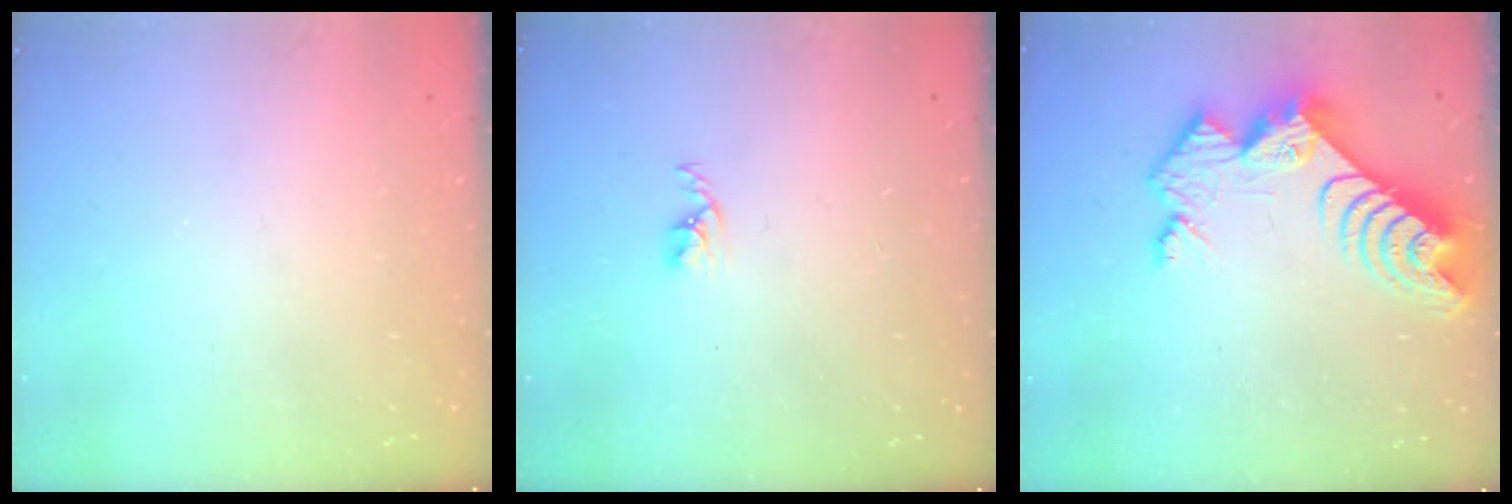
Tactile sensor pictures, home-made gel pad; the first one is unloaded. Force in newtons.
{"total": 2.5, "press": 2.5, "slide": 0.4}
{"total": 11.6, "press": 11.5, "slide": 1.1}